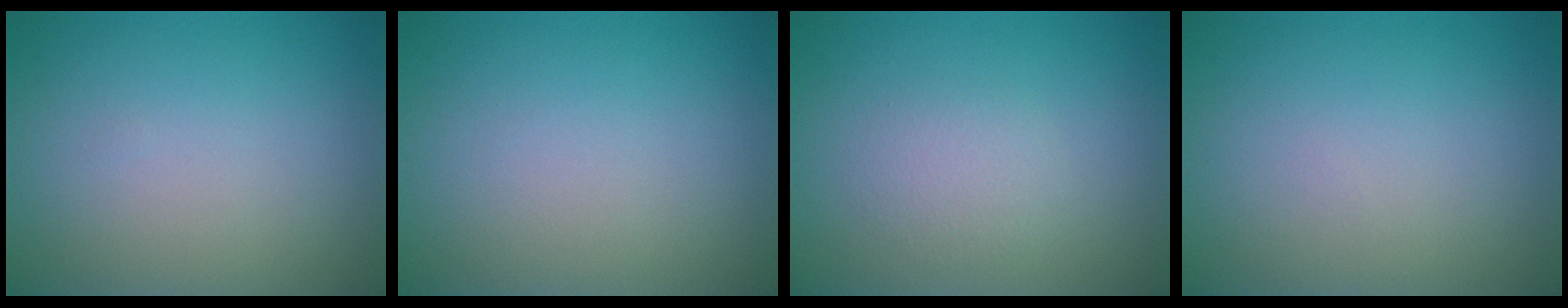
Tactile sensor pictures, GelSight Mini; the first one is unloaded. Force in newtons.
{"total": 0.0}
{"total": 1.6, "press": 1.6, "slide": 0.1}
{"total": 0.0}